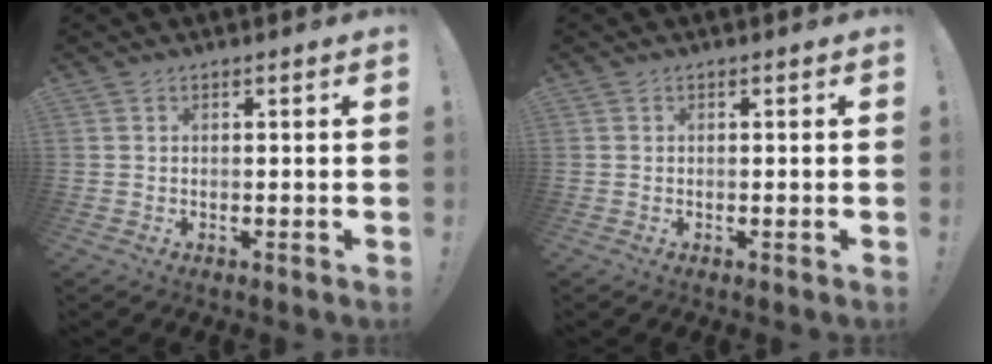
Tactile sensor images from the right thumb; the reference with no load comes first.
{"total": 0.0}